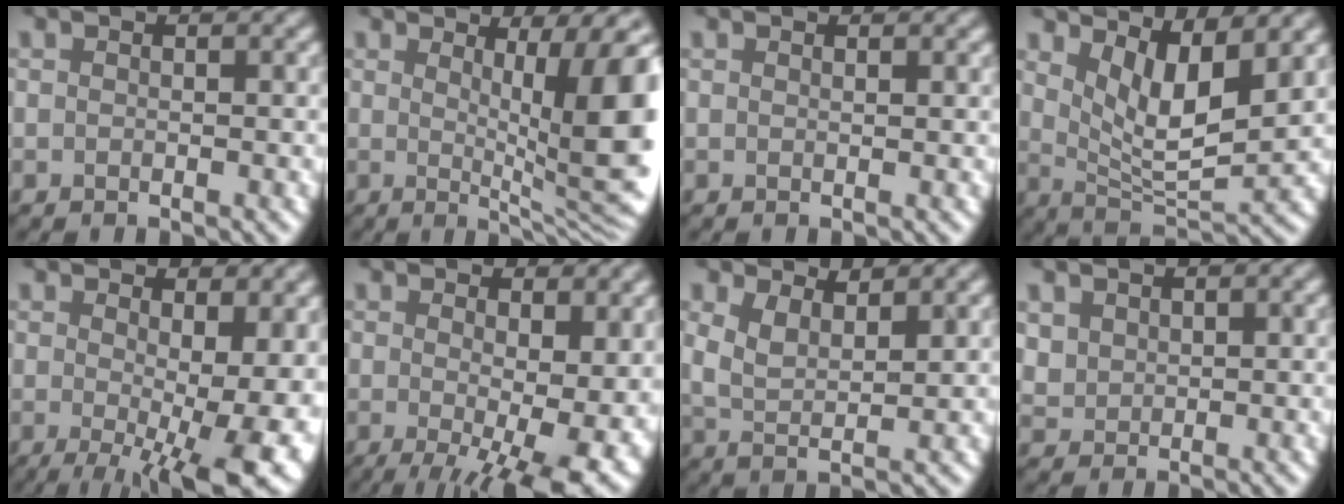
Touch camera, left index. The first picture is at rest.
{"total": 8.9, "force": [1.4, 2.2, 8.6], "torque": [-0.114, -0.009, 0.022]}
{"total": 0.5, "force": [0.5, 0.0, 0.2], "torque": [0.001, 0.001, 0.005]}
{"total": 5.8, "force": [2.8, 1.8, 4.8], "torque": [-0.092, -0.016, 0.051]}
{"total": 11.0, "force": [-0.5, 3.7, 10.3], "torque": [-0.132, -0.013, 0.002]}
{"total": 10.7, "force": [-0.8, 3.8, 10.0], "torque": [-0.130, -0.016, 0.004]}
{"total": 3.3, "force": [1.8, 1.4, 2.4], "torque": [-0.056, -0.004, 0.032]}
{"total": 1.5, "force": [0.9, 1.1, 0.5], "torque": [-0.016, -0.004, 0.022]}